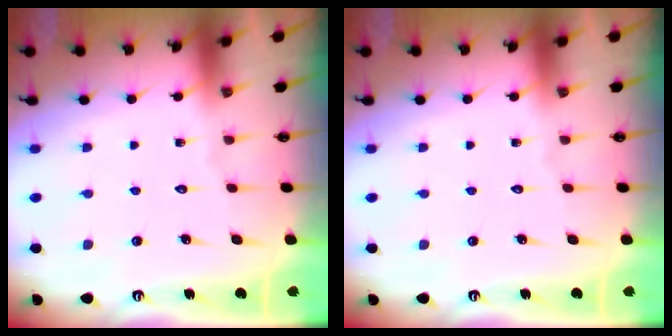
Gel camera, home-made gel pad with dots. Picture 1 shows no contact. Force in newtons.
{"total": 0.0}